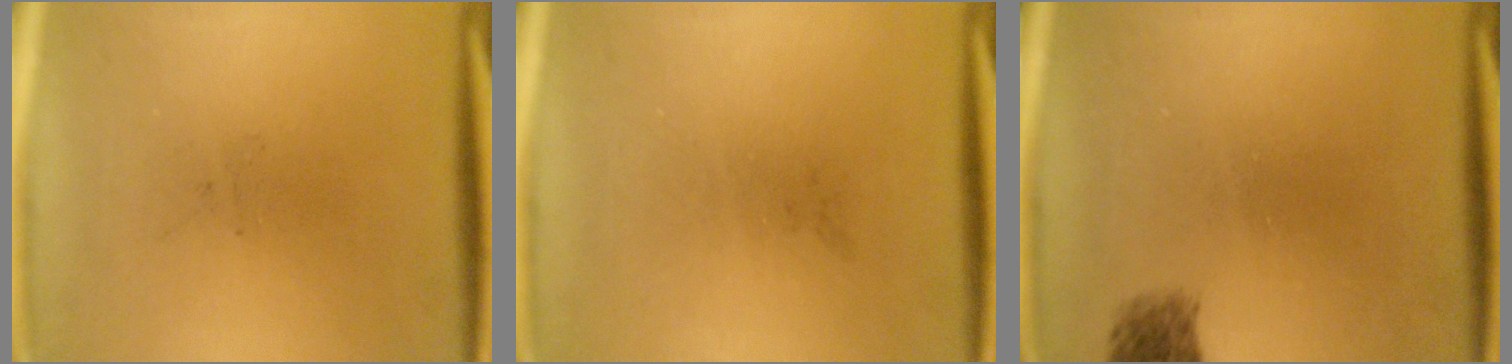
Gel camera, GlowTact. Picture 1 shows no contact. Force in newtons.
{"total": 0.0}
{"total": 1.9}